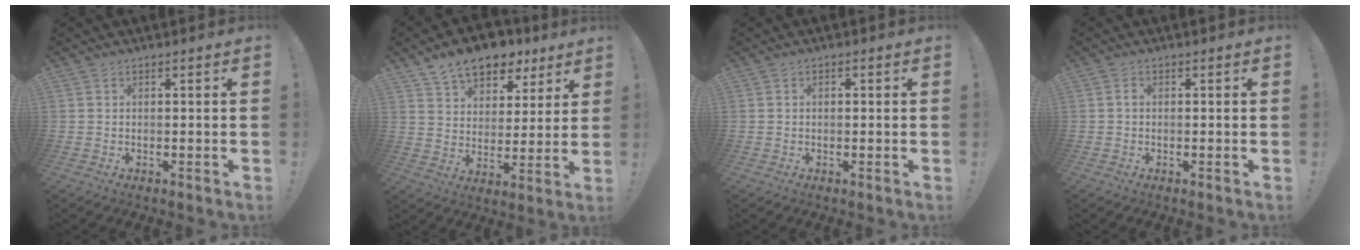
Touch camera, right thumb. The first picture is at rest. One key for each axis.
{"total": 12.8, "fx": 9.6, "fy": 6.9, "fz": 5.0, "tx": -0.072, "ty": -0.062, "tz": 0.175}
{"total": 0.9, "fx": -0.4, "fy": 0.6, "fz": 0.5, "tx": -0.018, "ty": 0.006, "tz": -0.005}
{"total": 0.8, "fx": -0.4, "fy": 0.5, "fz": 0.5, "tx": -0.007, "ty": 0.002, "tz": -0.009}